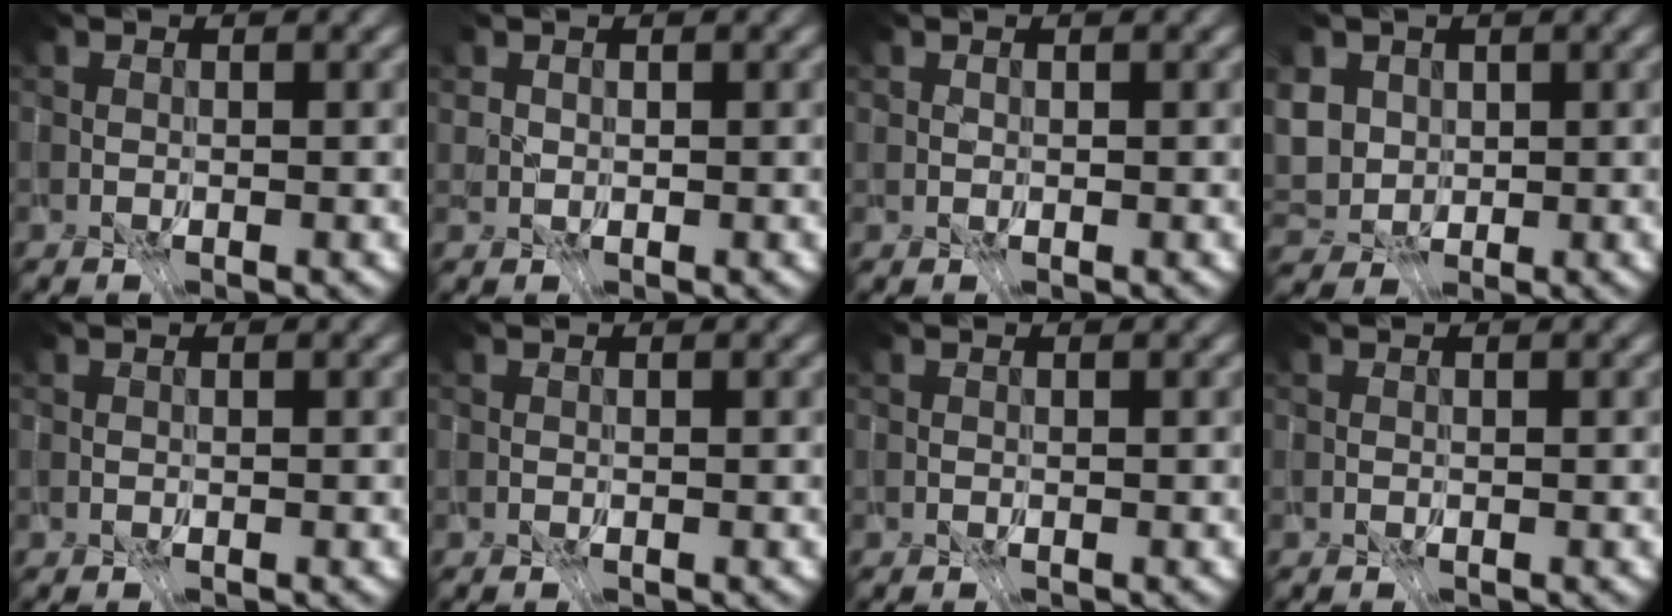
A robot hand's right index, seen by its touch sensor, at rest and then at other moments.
{"total": 0.6, "force": [0.1, -0.1, -0.6], "torque": [0.005, -0.003, 0.008]}
{"total": 1.5, "force": [0.8, 1.1, 0.6], "torque": [-0.013, 0.005, 0.008]}
{"total": 2.8, "force": [0.0, 2.1, 1.9], "torque": [-0.045, 0.001, -0.005]}
{"total": 0.0}
{"total": 0.0}
{"total": 0.0}
{"total": 0.0}